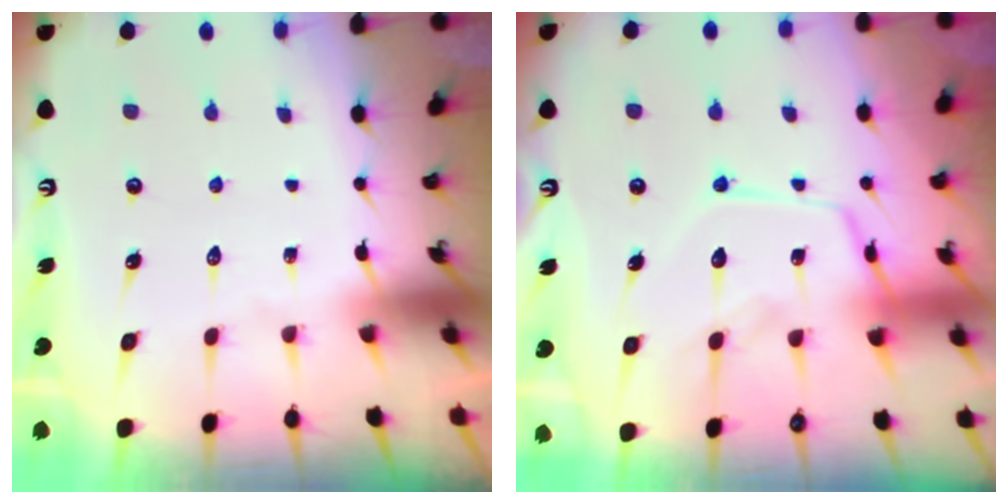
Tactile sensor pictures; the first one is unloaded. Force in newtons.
{"total": 14.3, "press": 14.2, "slide": 1.2}